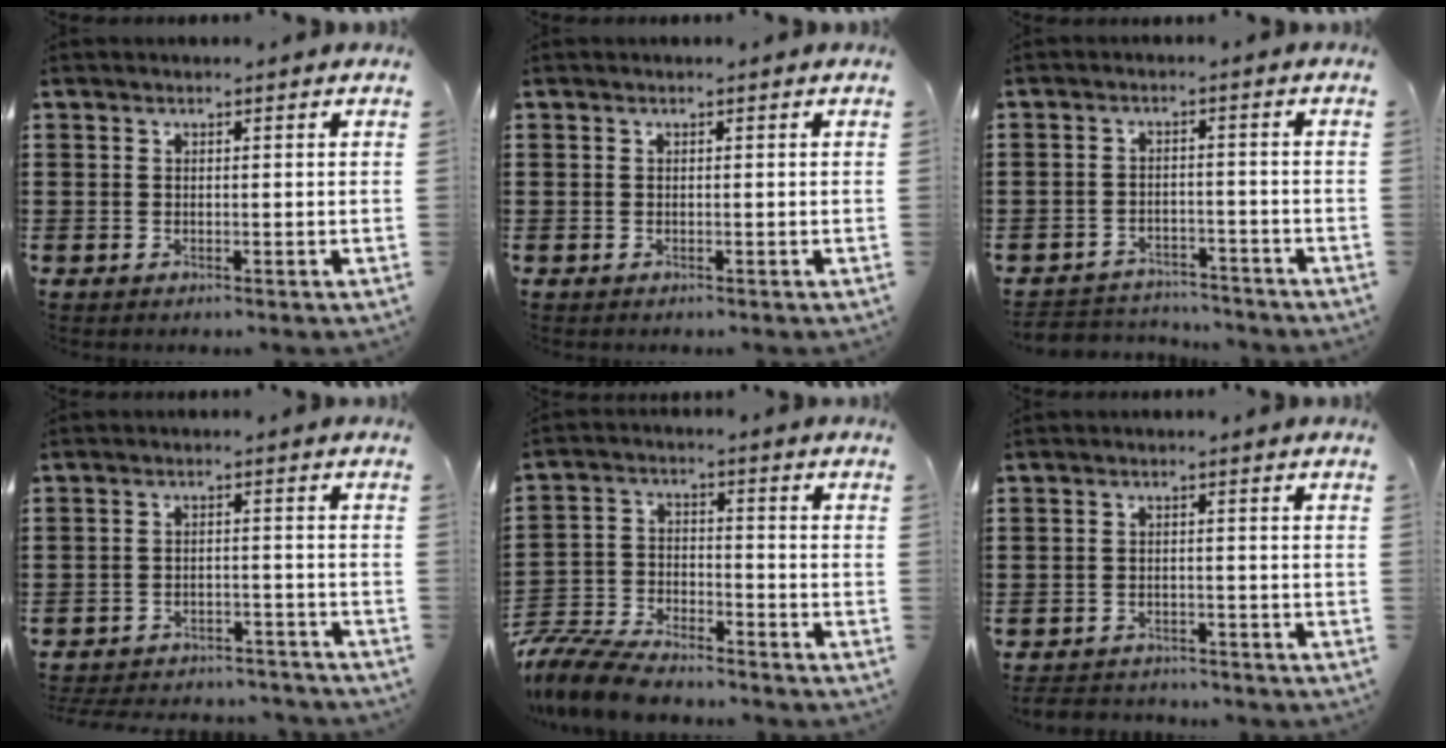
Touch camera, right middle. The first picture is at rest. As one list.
[{"total": 0.0}, {"total": 3.4, "force": [-3.3, 0.7, -0.2], "torque": [-0.005, -0.001, -0.071]}, {"total": 3.5, "force": [-3.5, 0.3, 0.1], "torque": [-0.007, 0.002, -0.074]}, {"total": 8.8, "force": [-8.4, 1.6, 2.3], "torque": [-0.054, 0.015, -0.167]}, {"total": 2.4, "force": [-2.3, 0.4, 0.0], "torque": [-0.007, -0.003, -0.051]}]